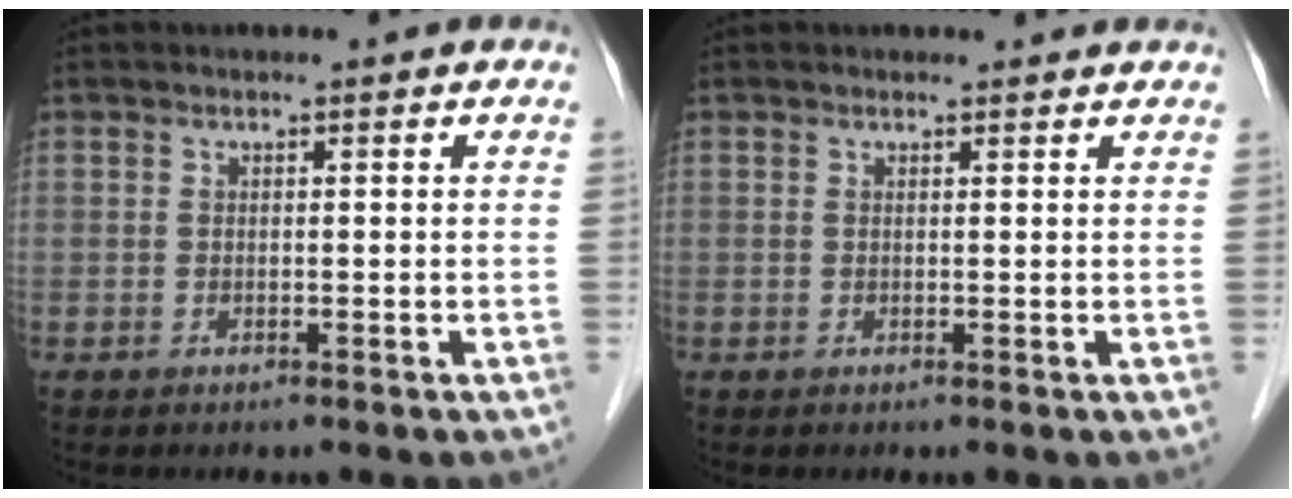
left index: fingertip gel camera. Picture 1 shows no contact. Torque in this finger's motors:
{"motor_torque": [0.57, -0.61, 0.00, -0.01]}